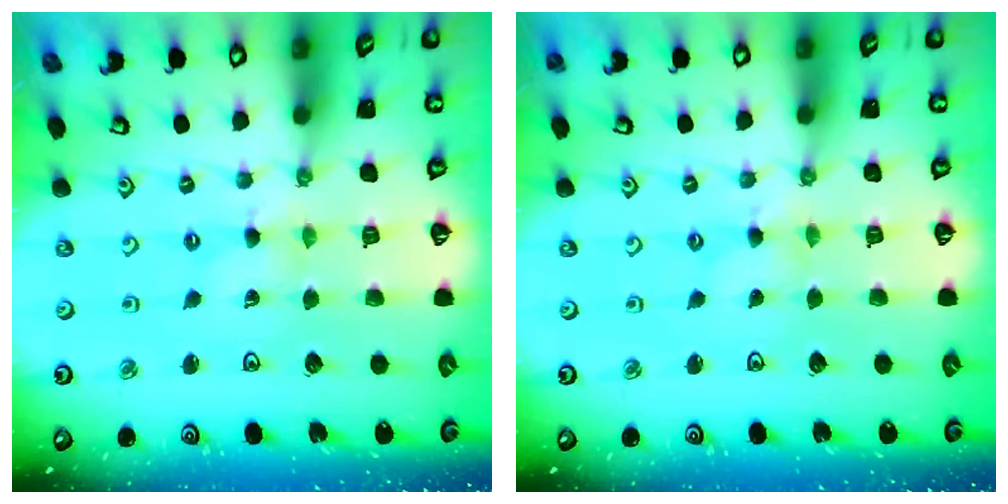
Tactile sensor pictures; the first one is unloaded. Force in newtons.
{"total": 0.0}